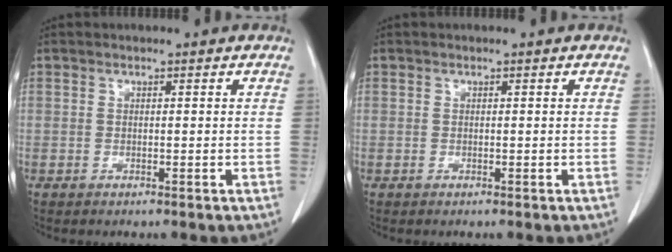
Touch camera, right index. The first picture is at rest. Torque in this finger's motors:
{"motor_torque": [0.00, -0.01, 0.00, 0.00]}